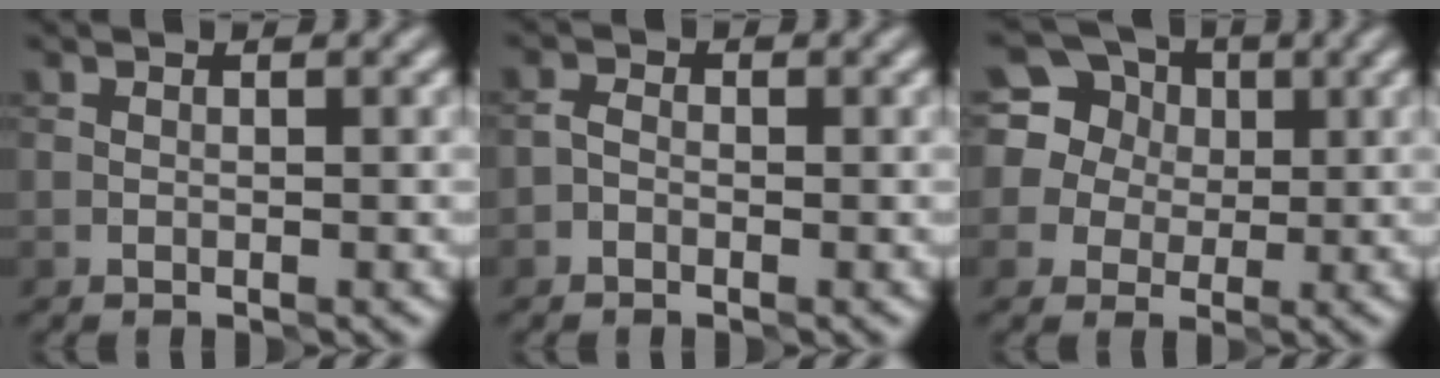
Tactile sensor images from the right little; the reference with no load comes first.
{"total": 0.9, "force": [-0.6, 0.6, 0.4], "torque": [-0.005, 0.004, -0.018]}
{"total": 12.3, "force": [5.2, 10.2, 4.6], "torque": [-0.144, 0.047, 0.081]}